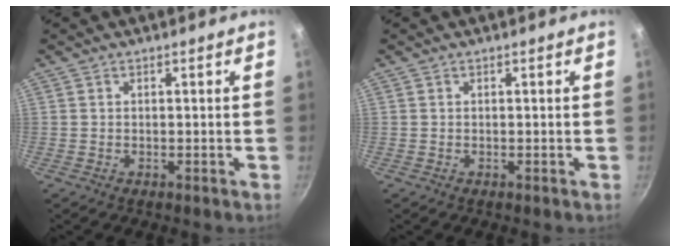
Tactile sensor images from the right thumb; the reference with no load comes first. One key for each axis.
{"total": 0.0}